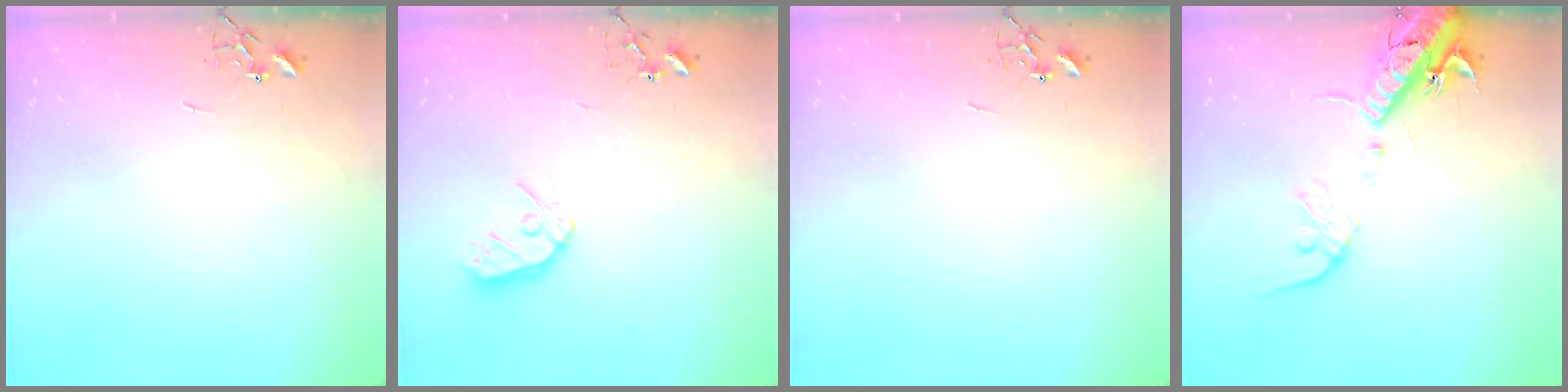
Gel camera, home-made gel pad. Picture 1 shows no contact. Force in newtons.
{"total": 10.7, "press": 10.6, "slide": 1.2}
{"total": 0.0}
{"total": 16.5, "press": 16.2, "slide": 3.6}